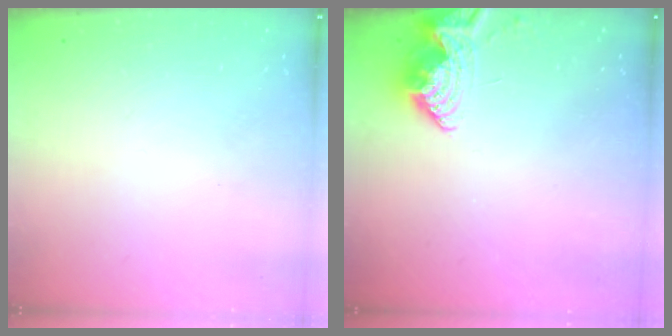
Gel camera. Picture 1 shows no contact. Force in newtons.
{"total": 9.1, "press": 9.1, "slide": 0.5}